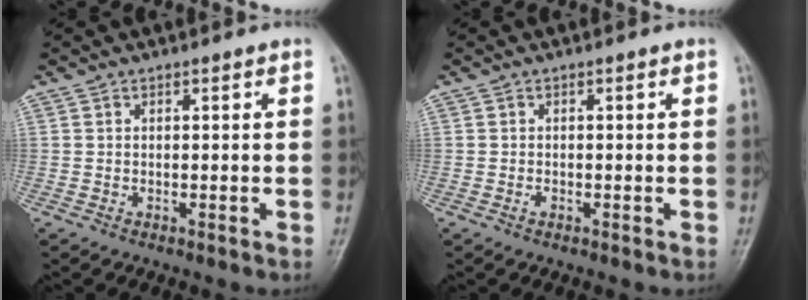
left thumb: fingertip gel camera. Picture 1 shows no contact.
{"total": 0.7, "force": [-0.2, 0.4, 0.6], "torque": [-0.008, 0.003, -0.004]}